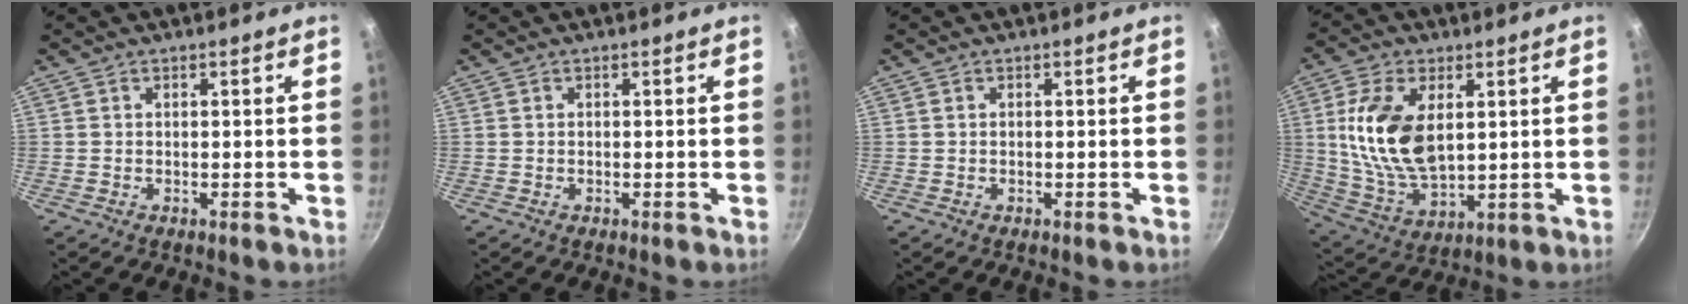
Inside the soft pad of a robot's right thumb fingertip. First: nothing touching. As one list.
[{"total": 0.0}, {"total": 0.0}, {"total": 15.4, "force": [3.1, 8.6, 12.4], "torque": [-0.230, -0.017, 0.070]}]